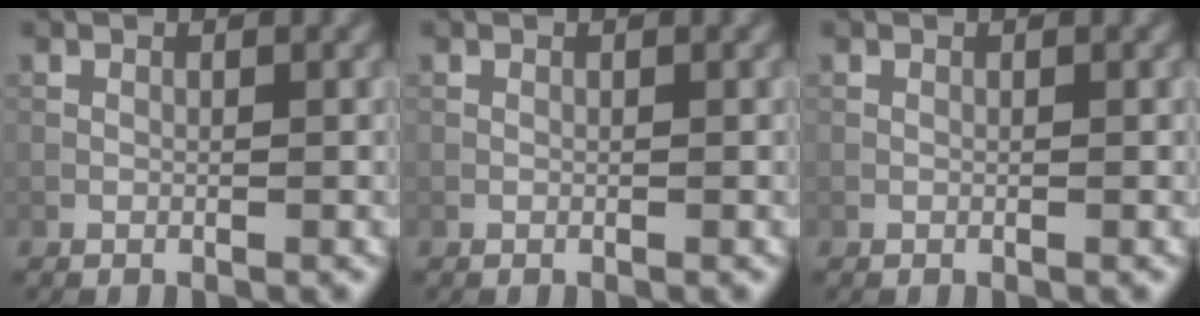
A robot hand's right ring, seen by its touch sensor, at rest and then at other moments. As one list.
[{"total": 0.0}, {"total": 0.0}]